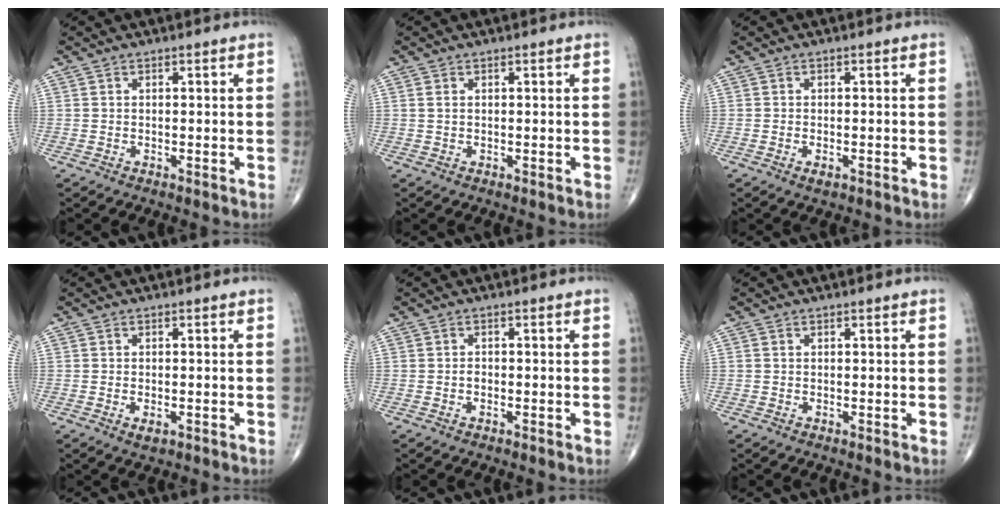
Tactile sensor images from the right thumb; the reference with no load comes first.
{"total": 0.7, "force": [0.2, 0.4, 0.6], "torque": [-0.014, 0.005, 0.006]}
{"total": 1.6, "force": [-0.8, 0.7, 1.2], "torque": [-0.020, 0.003, -0.011]}
{"total": 2.1, "force": [-0.9, 1.0, 1.6], "torque": [-0.025, 0.004, -0.012]}
{"total": 1.0, "force": [-0.5, 0.6, 0.7], "torque": [-0.009, 0.004, -0.009]}
{"total": 0.0}